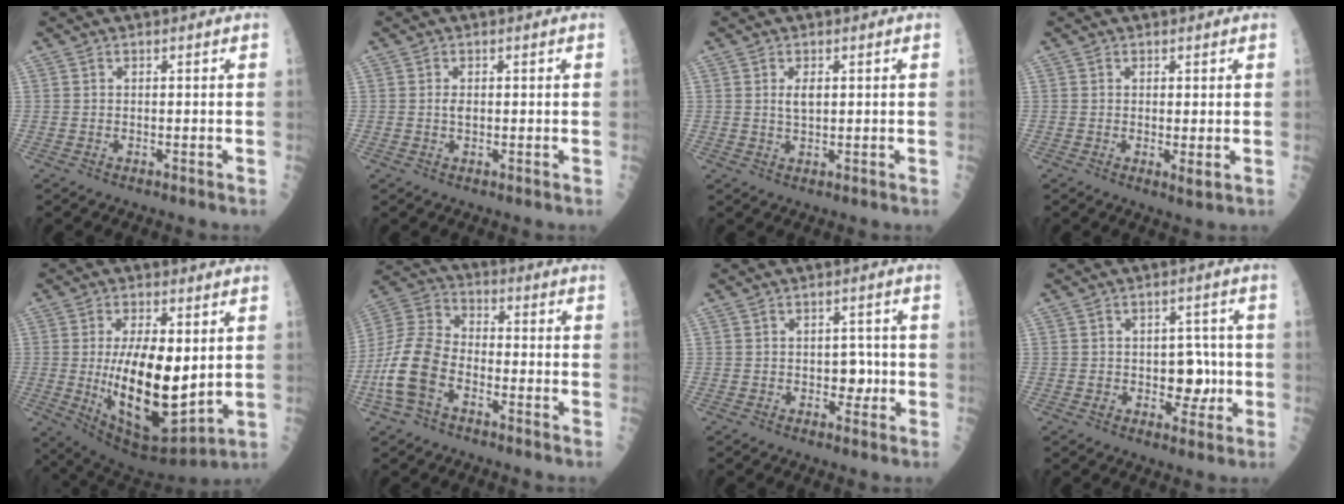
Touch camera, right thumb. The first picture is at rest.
{"total": 1.3, "force": [0.0, 0.7, 1.1], "torque": [-0.017, 0.001, 0.001]}
{"total": 2.4, "force": [0.6, 1.1, 2.0], "torque": [-0.034, -0.004, 0.012]}
{"total": 1.7, "force": [0.0, 0.3, 1.7], "torque": [-0.029, -0.007, 0.000]}
{"total": 19.0, "force": [0.3, 7.9, 17.2], "torque": [-0.287, -0.033, 0.024]}
{"total": 12.8, "force": [-4.7, 7.7, 9.1], "torque": [-0.193, 0.032, -0.101]}
{"total": 3.4, "force": [-0.5, 2.4, 2.3], "torque": [-0.005, 0.006, -0.008]}
{"total": 6.6, "force": [-0.6, 4.5, 4.8], "torque": [-0.023, 0.008, -0.007]}